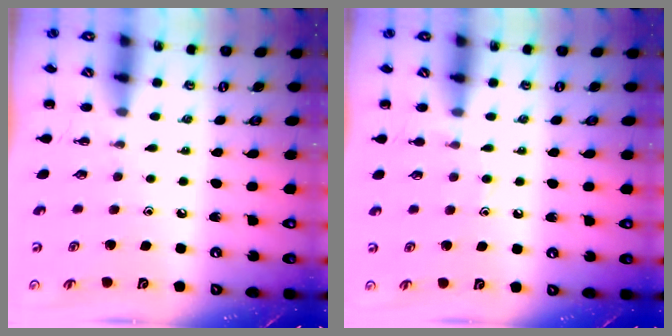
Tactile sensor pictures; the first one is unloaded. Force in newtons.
{"total": 5.9, "press": 5.7, "slide": 1.8}